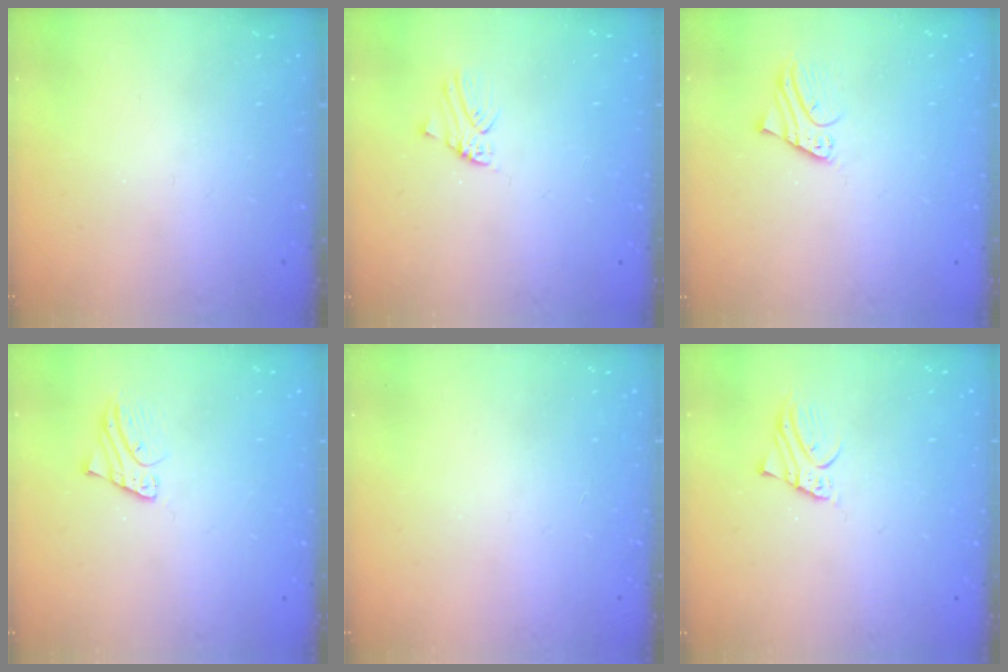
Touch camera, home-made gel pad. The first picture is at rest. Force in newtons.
{"total": 0.0}
{"total": 1.7, "press": 1.6, "slide": 0.1}
{"total": 3.1, "press": 3.1, "slide": 0.3}
{"total": 2.8, "press": 2.8, "slide": 0.3}
{"total": 2.6, "press": 2.6, "slide": 0.0}